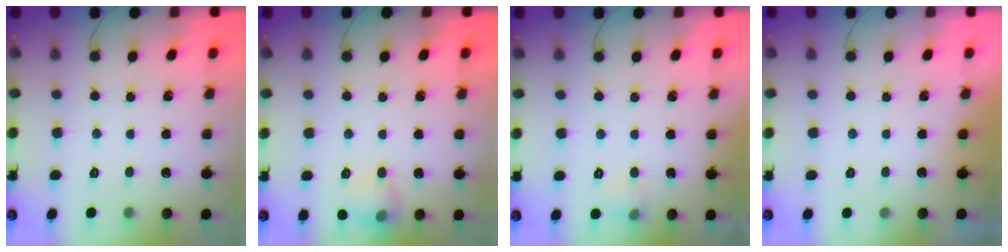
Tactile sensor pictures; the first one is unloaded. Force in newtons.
{"total": 9.4, "press": 9.4, "slide": 0.6}
{"total": 4.8, "press": 4.5, "slide": 1.4}
{"total": 0.0}